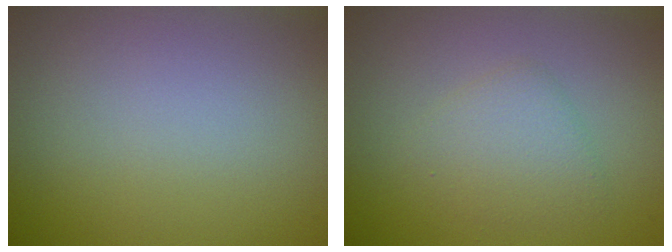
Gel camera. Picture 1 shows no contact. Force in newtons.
{"total": 2.4, "press": 2.4, "slide": 0.1}